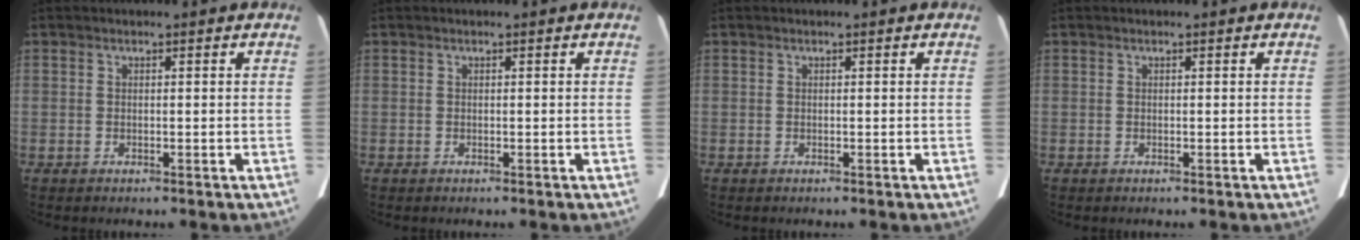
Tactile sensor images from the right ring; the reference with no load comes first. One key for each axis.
{"total": 0.0}
{"total": 0.0}
{"total": 0.0}